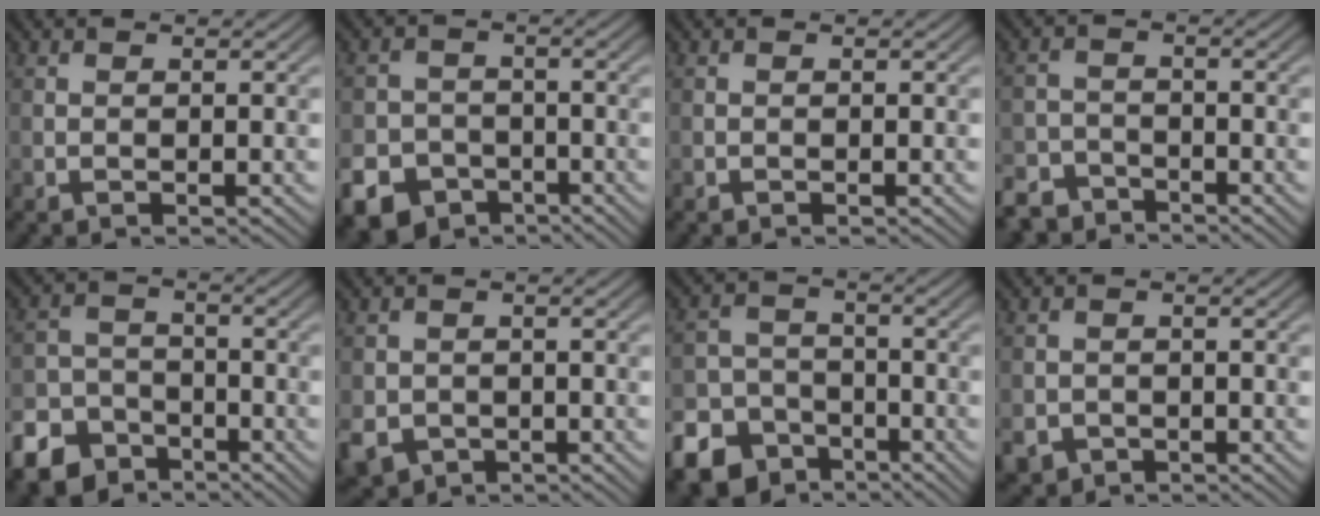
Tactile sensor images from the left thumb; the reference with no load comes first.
{"total": 10.1, "force": [-6.1, 7.6, 2.7], "torque": [-0.062, -0.041, -0.120]}
{"total": 0.0}
{"total": 4.8, "force": [-4.1, 2.3, 1.0], "torque": [-0.020, -0.004, -0.083]}
{"total": 8.9, "force": [-6.1, 5.8, 2.9], "torque": [-0.064, -0.023, -0.115]}
{"total": 4.0, "force": [-1.6, 3.3, 1.4], "torque": [-0.041, -0.019, -0.030]}
{"total": 11.5, "force": [-7.4, 8.1, 3.3], "torque": [-0.089, -0.044, -0.132]}
{"total": 2.5, "force": [-1.5, 2.0, 0.5], "torque": [-0.012, -0.011, -0.031]}